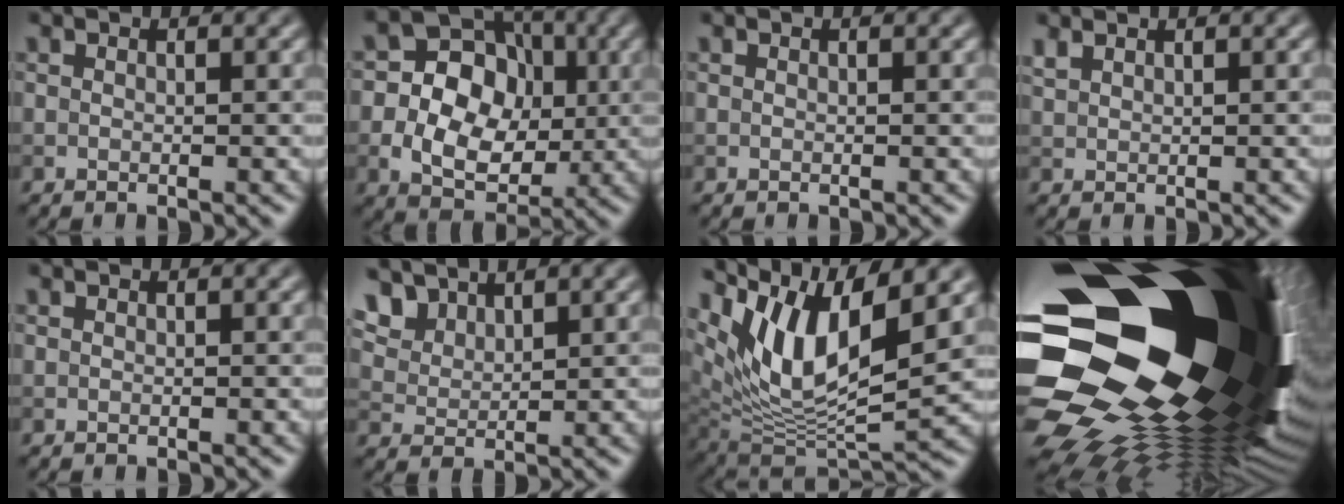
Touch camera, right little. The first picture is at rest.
{"total": 10.6, "force": [-0.2, 8.8, 5.8], "torque": [-0.083, 0.008, -0.019]}
{"total": 0.0}
{"total": 1.0, "force": [0.9, 0.2, 0.3], "torque": [-0.010, 0.002, 0.023]}
{"total": 0.0}
{"total": 4.9, "force": [3.5, 2.7, 2.1], "torque": [-0.063, -0.003, 0.081]}
{"total": 10.1, "force": [5.4, 3.8, 7.6], "torque": [-0.146, -0.005, 0.106]}
{"total": 22.5, "force": [1.1, 13.8, 17.7], "torque": [-0.305, -0.015, -0.006]}